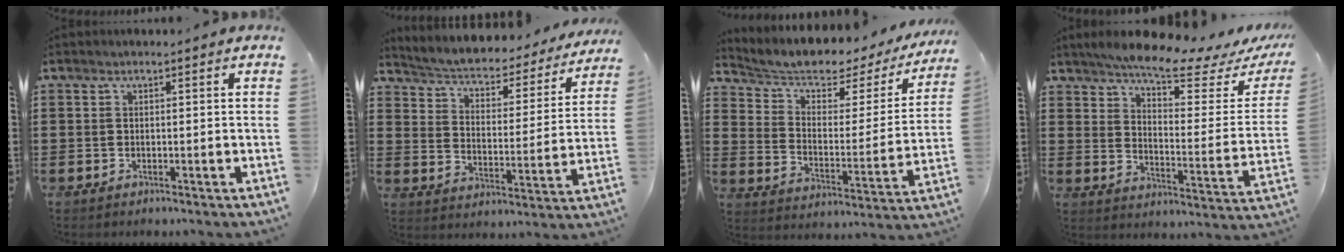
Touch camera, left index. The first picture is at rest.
{"total": 2.7, "force": [2.4, 0.8, 0.8], "torque": [-0.035, -0.025, 0.027]}
{"total": 4.4, "force": [3.6, 1.7, 1.9], "torque": [-0.060, -0.035, 0.054]}
{"total": 7.8, "force": [6.6, 0.4, 4.1], "torque": [-0.085, -0.047, 0.107]}